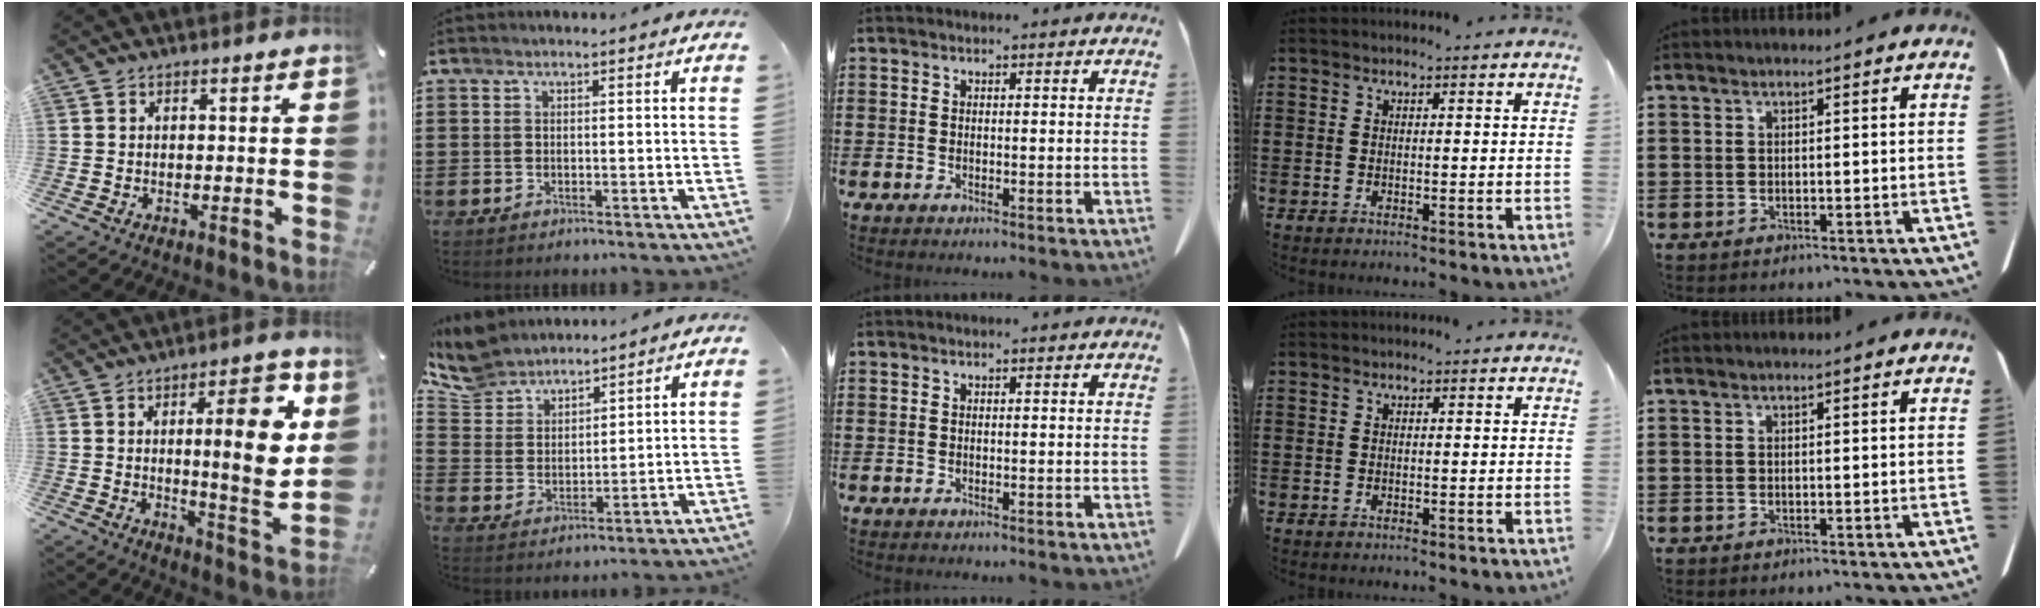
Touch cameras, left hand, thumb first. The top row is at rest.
{"thumb": {"total": 16.2, "force": [3.6, 4.2, 15.2], "torque": [-0.202, -0.016, 0.045]}, "index": {"total": 6.8, "force": [6.3, 2.3, 1.1], "torque": [-0.054, -0.019, 0.119]}}